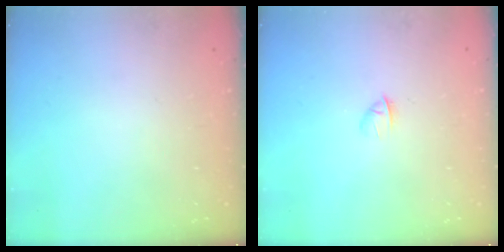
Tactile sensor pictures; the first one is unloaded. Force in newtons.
{"total": 1.7, "press": 1.6, "slide": 0.5}